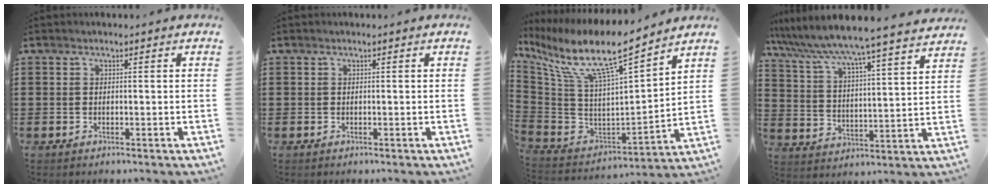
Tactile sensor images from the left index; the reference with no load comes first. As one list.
[{"total": 0.0}, {"total": 11.7, "force": [8.2, 1.5, 8.2], "torque": [-0.187, -0.061, 0.136]}, {"total": 6.4, "force": [6.0, -0.9, 2.0], "torque": [-0.068, -0.050, 0.095]}]